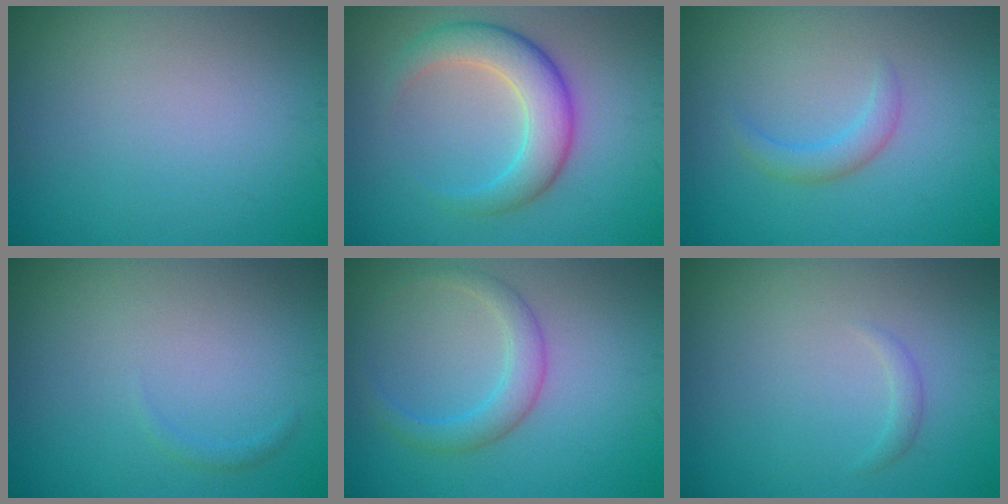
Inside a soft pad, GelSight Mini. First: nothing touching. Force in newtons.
{"total": 5.0, "press": 5.0, "slide": 0.3}
{"total": 1.7, "press": 1.7, "slide": 0.3}
{"total": 0.6, "press": 0.6, "slide": 0.0}
{"total": 2.7, "press": 2.7, "slide": 0.1}
{"total": 0.7, "press": 0.7, "slide": 0.0}